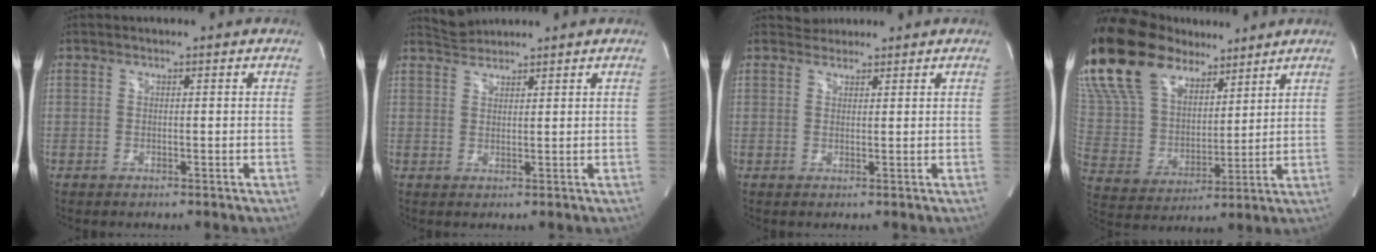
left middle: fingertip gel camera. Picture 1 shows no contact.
{"total": 2.5, "force": [2.5, -0.1, -0.5], "torque": [0.000, 0.006, 0.055]}
{"total": 1.8, "force": [1.6, 0.6, -0.5], "torque": [0.007, 0.009, 0.027]}
{"total": 20.3, "force": [14.9, 9.6, 9.9], "torque": [-0.244, 0.037, 0.286]}